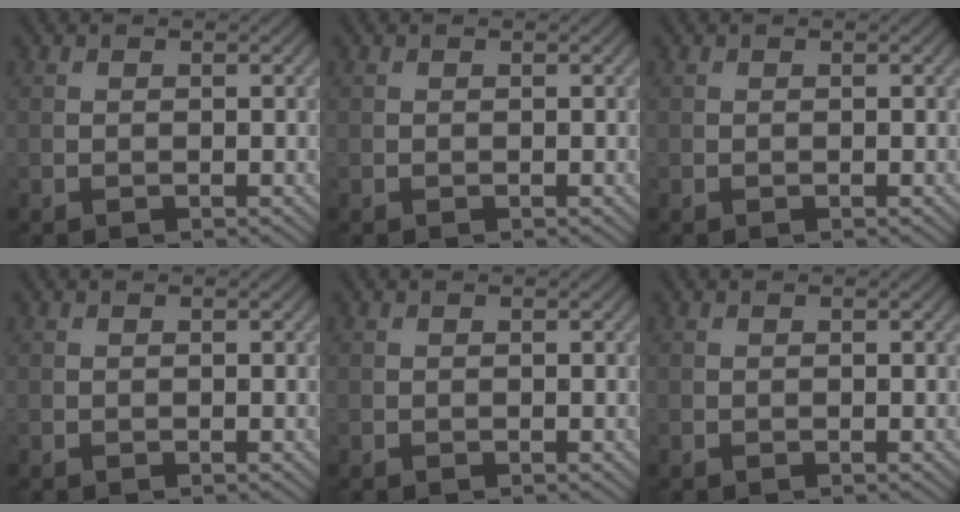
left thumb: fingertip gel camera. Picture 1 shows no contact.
{"total": 0.0}
{"total": 0.0}
{"total": 0.0}
{"total": 0.0}
{"total": 0.0}